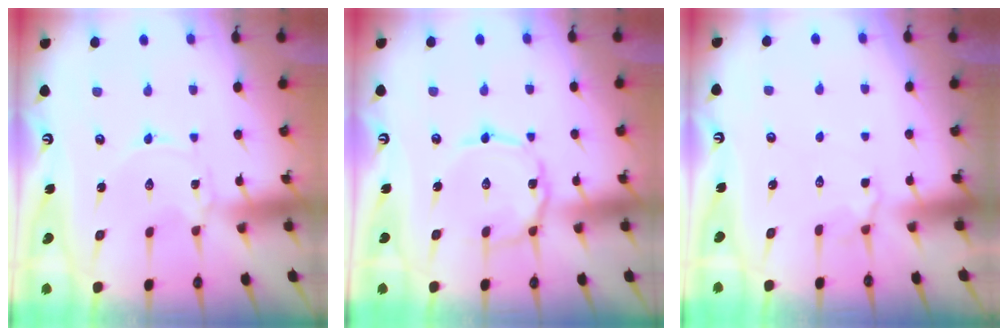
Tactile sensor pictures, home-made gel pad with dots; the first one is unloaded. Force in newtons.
{"total": 5.9, "press": 5.9, "slide": 0.3}
{"total": 3.9, "press": 3.7, "slide": 1.3}